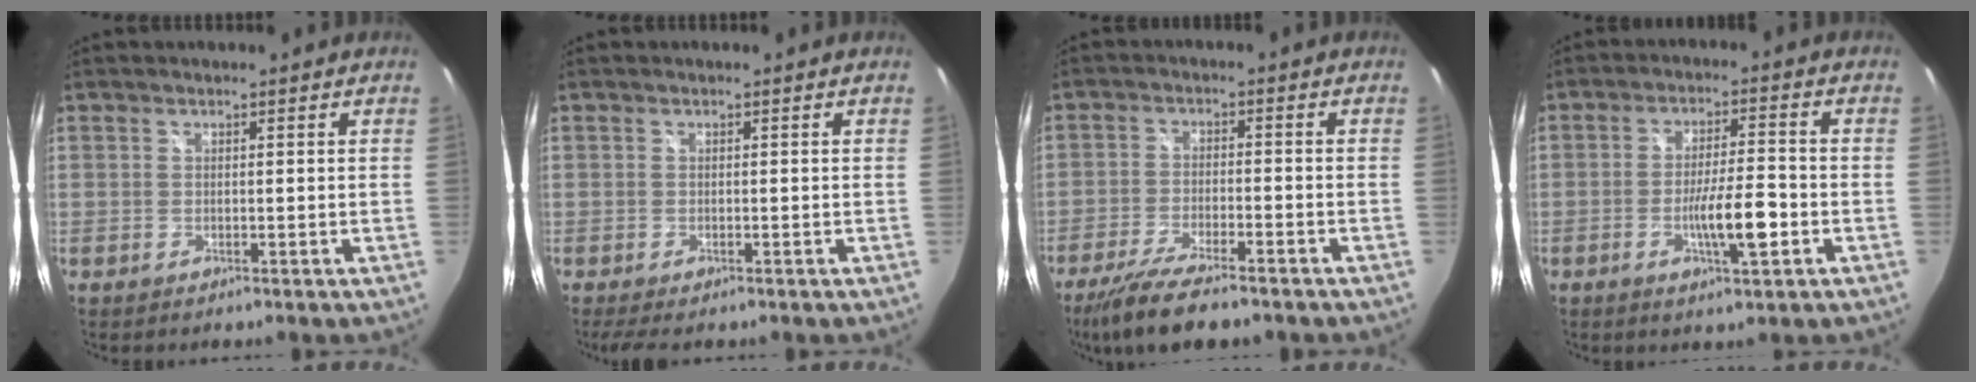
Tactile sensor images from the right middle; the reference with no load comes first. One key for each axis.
{"total": 2.6, "fx": -1.8, "fy": 0.6, "fz": 1.7, "tx": -0.032, "ty": -0.014, "tz": -0.027}
{"total": 11.8, "fx": -9.3, "fy": 2.4, "fz": 6.9, "tx": -0.155, "ty": -0.035, "tz": -0.161}
{"total": 7.9, "fx": -2.9, "fy": 1.1, "fz": 7.2, "tx": -0.133, "ty": -0.008, "tz": -0.046}